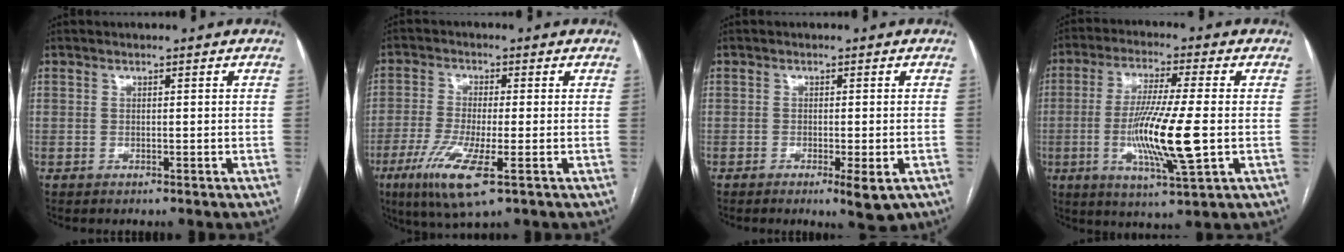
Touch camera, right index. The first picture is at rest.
{"total": 8.9, "force": [-4.0, 1.5, 7.8], "torque": [-0.164, -0.024, -0.071]}
{"total": 3.8, "force": [-1.9, 0.8, 3.2], "torque": [-0.038, -0.007, -0.022]}
{"total": 12.7, "force": [-2.0, 0.3, 12.6], "torque": [-0.246, -0.019, -0.038]}